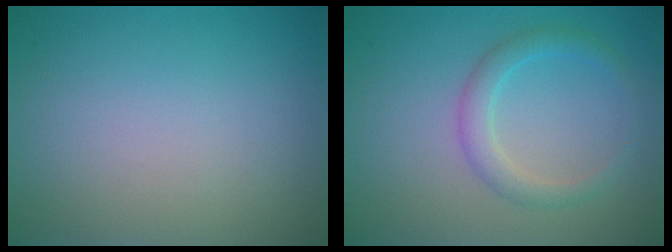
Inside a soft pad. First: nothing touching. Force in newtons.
{"total": 2.4, "press": 2.4, "slide": 0.0}